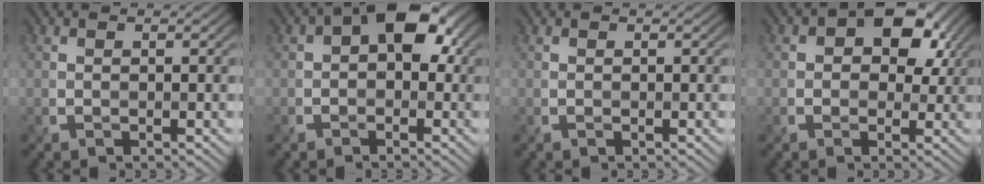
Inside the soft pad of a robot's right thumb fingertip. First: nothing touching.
{"total": 6.9, "force": [1.1, 4.5, 5.2], "torque": [-0.069, 0.009, 0.002]}
{"total": 0.0}
{"total": 7.6, "force": [2.3, 5.4, 4.8], "torque": [-0.063, -0.002, 0.026]}